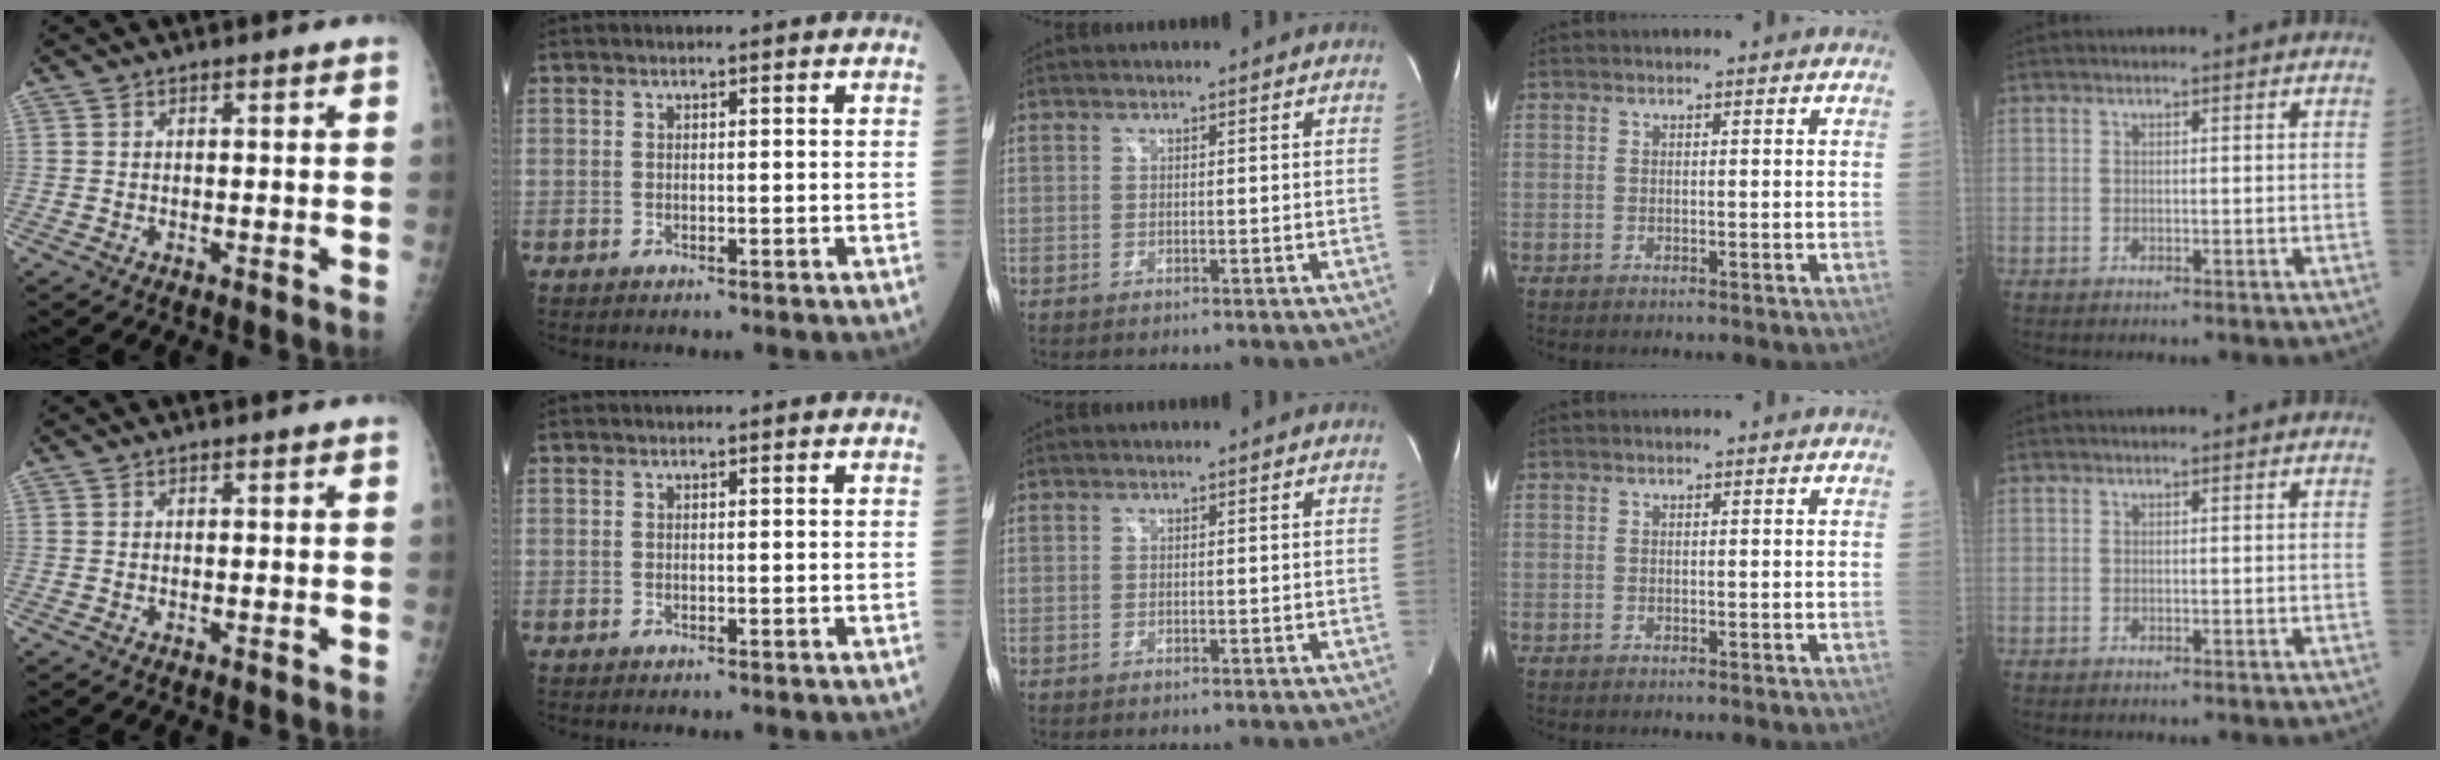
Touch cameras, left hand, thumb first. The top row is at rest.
{}